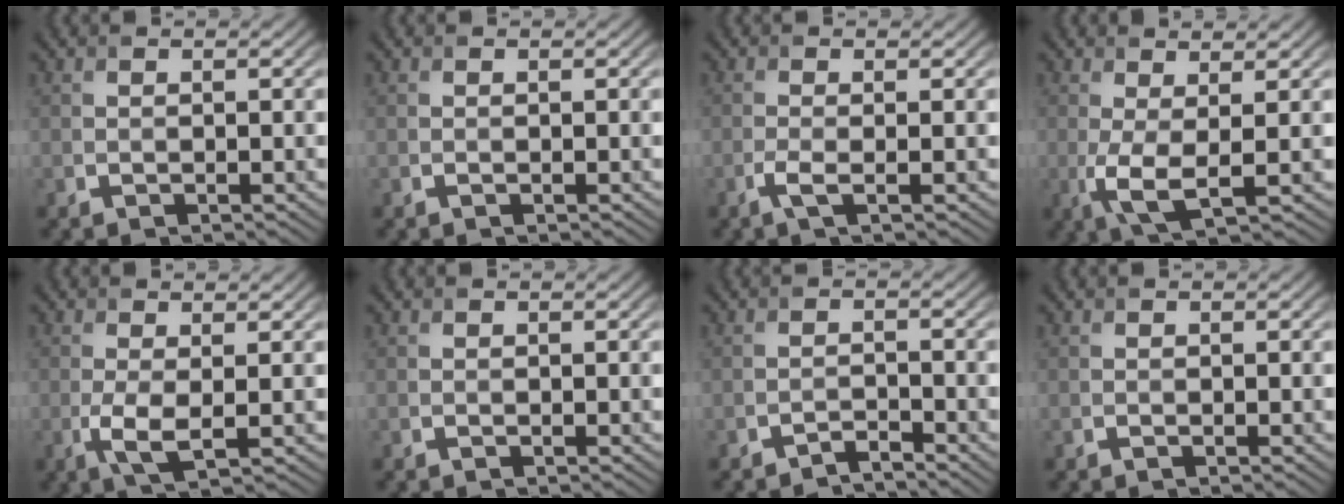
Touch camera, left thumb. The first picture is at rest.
{"total": 0.0}
{"total": 1.8, "force": [-0.7, 0.3, 1.7], "torque": [-0.040, 0.002, -0.021]}
{"total": 4.2, "force": [0.1, 1.2, 4.1], "torque": [-0.098, -0.005, 0.001]}
{"total": 3.4, "force": [-0.4, 1.1, 3.2], "torque": [-0.080, -0.007, -0.010]}
{"total": 0.0}
{"total": 1.6, "force": [-1.5, 0.2, 0.4], "torque": [-0.005, 0.002, -0.034]}
{"total": 0.0}